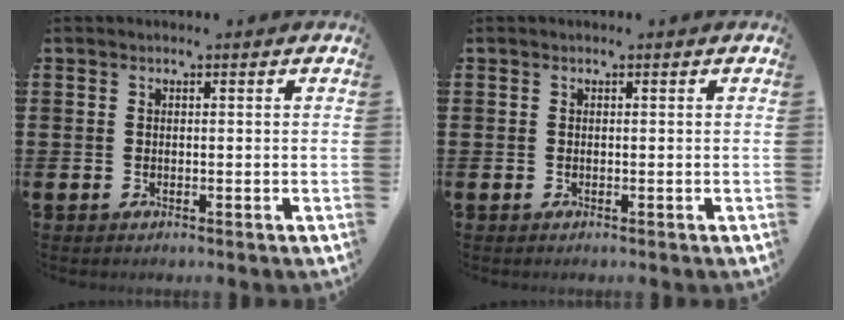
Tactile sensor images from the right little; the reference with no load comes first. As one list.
[{"total": 0.0}]